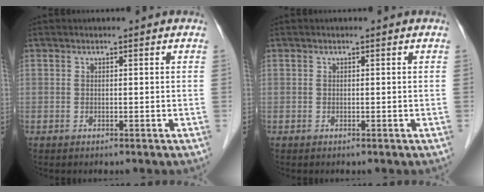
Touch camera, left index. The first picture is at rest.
{"total": 0.0}